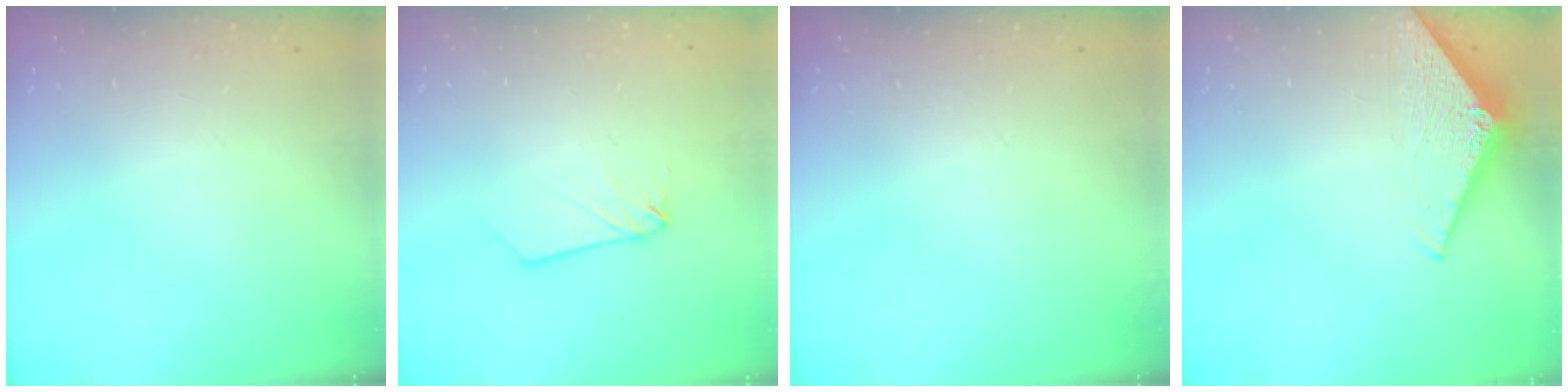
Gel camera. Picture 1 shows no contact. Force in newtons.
{"total": 2.0, "press": 2.0, "slide": 0.2}
{"total": 0.0}
{"total": 2.8, "press": 2.8, "slide": 0.2}